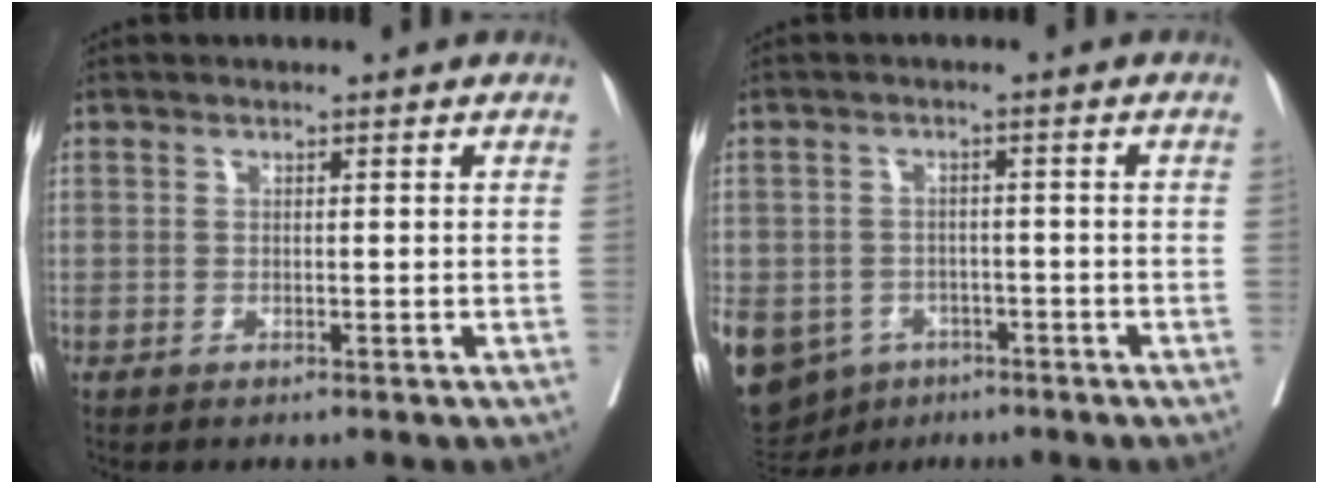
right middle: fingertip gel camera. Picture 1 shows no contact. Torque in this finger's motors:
{"motor_torque": [0.84, 0.09, 1.05, 0.21]}